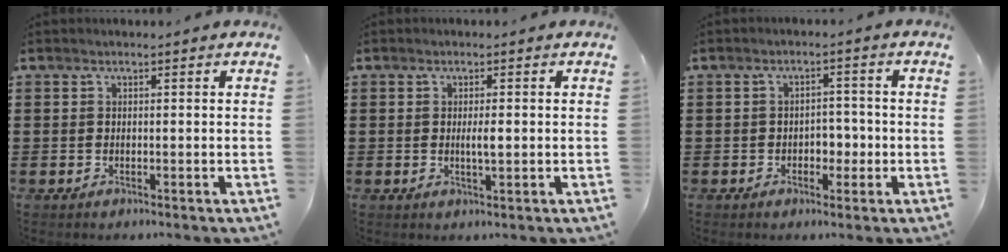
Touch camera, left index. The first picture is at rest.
{"total": 2.2, "force": [0.1, 0.4, 2.1], "torque": [-0.041, -0.004, 0.001]}
{"total": 3.1, "force": [-0.9, 2.2, 2.0], "torque": [-0.035, 0.002, -0.024]}